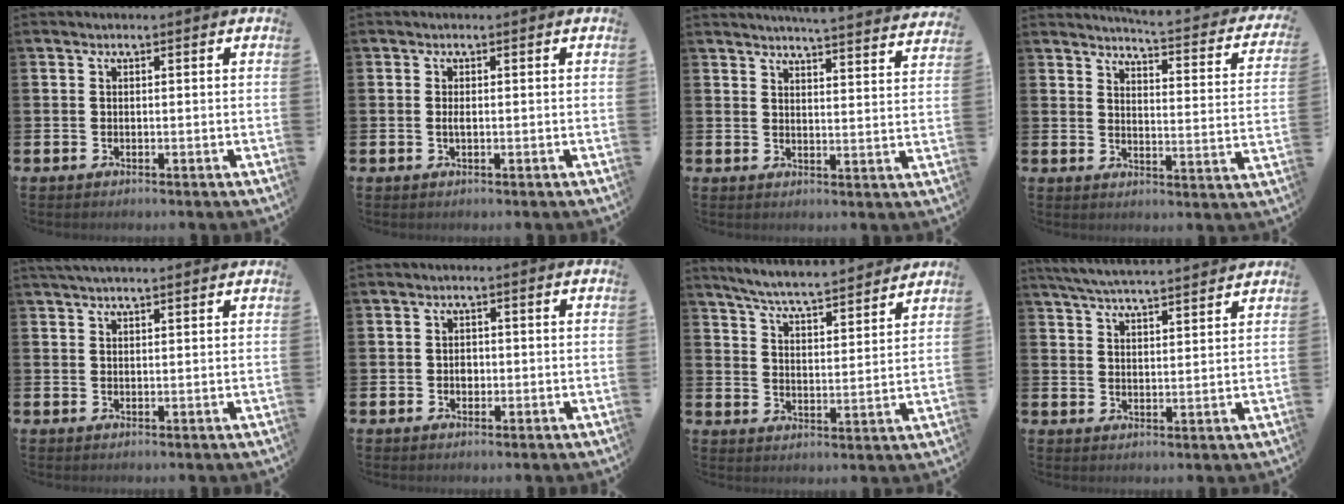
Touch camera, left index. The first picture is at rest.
{"total": 0.8, "force": [0.0, 0.3, 0.8], "torque": [-0.013, 0.000, -0.002]}
{"total": 5.0, "force": [4.9, -0.6, 0.6], "torque": [-0.015, -0.037, 0.085]}
{"total": 3.8, "force": [3.7, -0.1, 0.9], "torque": [-0.023, -0.041, 0.055]}
{"total": 2.2, "force": [2.0, 0.1, 0.8], "torque": [-0.017, -0.002, 0.037]}
{"total": 1.4, "force": [-0.1, 1.2, 0.8], "torque": [-0.004, 0.004, -0.006]}
{"total": 6.2, "force": [6.1, 0.0, 1.4], "torque": [-0.052, -0.045, 0.105]}
{"total": 5.5, "force": [5.4, -0.1, 1.0], "torque": [-0.042, -0.028, 0.098]}